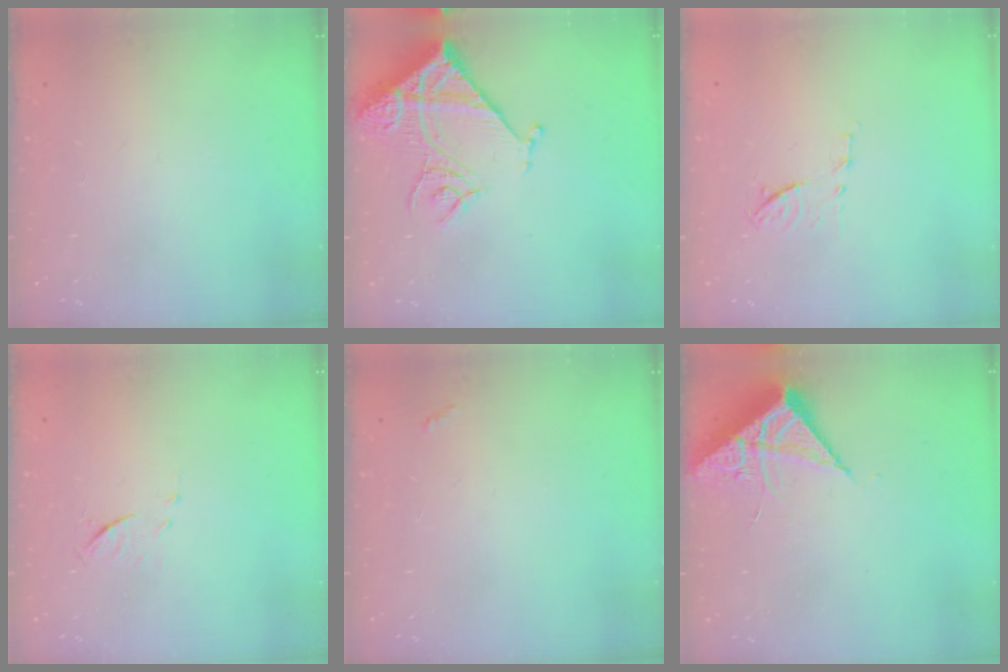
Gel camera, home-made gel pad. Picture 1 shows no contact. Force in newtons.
{"total": 14.9, "press": 14.8, "slide": 1.6}
{"total": 6.8, "press": 6.8, "slide": 0.9}
{"total": 5.8, "press": 5.8, "slide": 0.5}
{"total": 2.8, "press": 2.8, "slide": 0.4}
{"total": 6.2, "press": 6.2, "slide": 0.4}